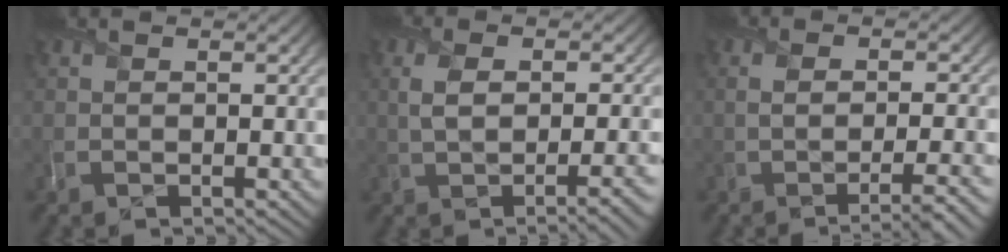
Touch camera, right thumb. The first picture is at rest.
{"total": 6.3, "force": [-0.3, 2.8, 5.6], "torque": [-0.070, 0.004, 0.004]}
{"total": 4.8, "force": [-1.3, 1.6, 4.3], "torque": [-0.060, -0.006, -0.014]}